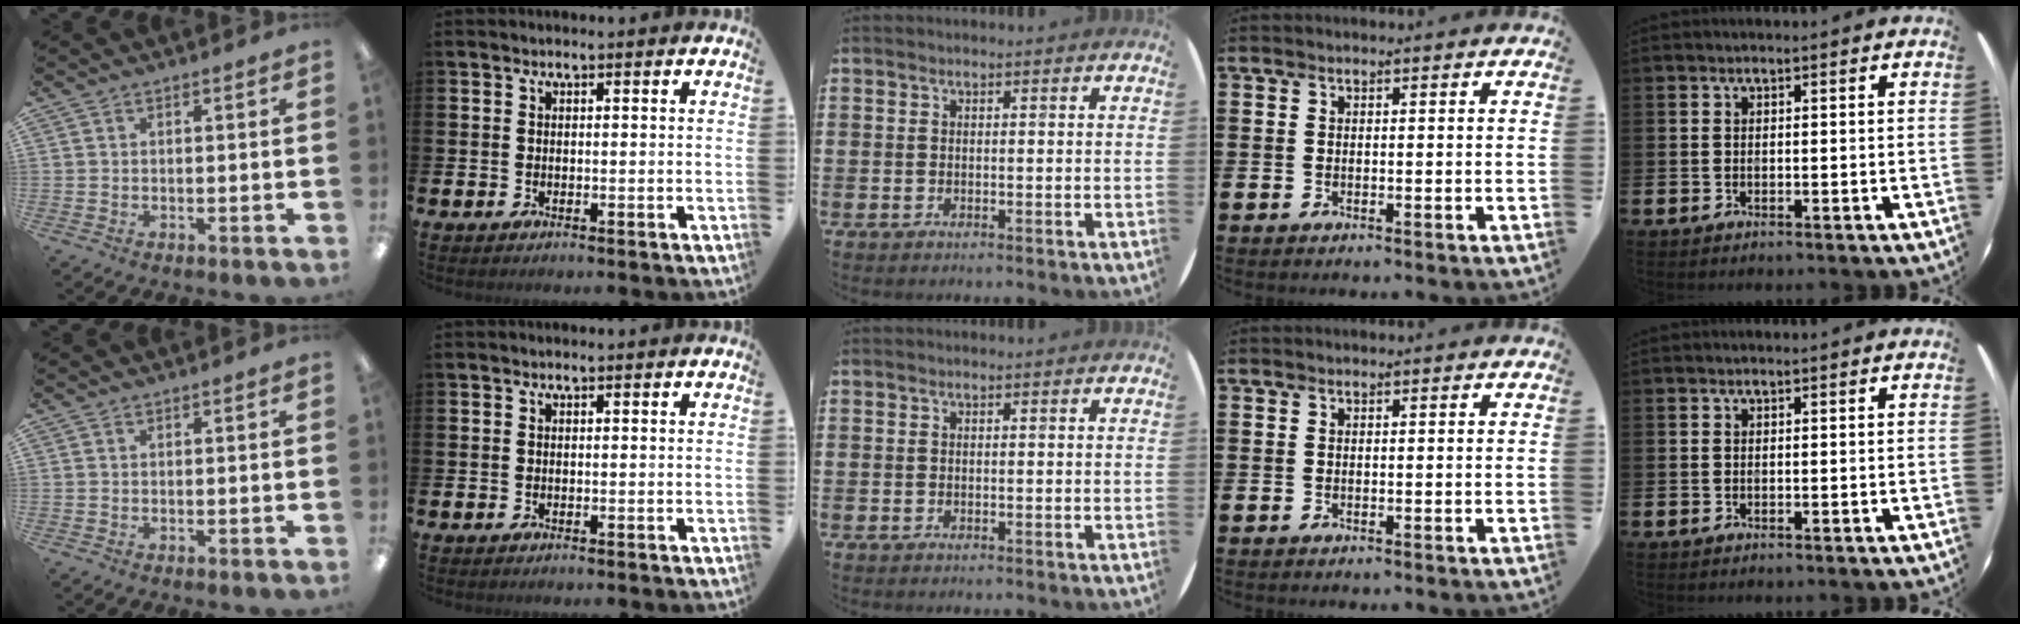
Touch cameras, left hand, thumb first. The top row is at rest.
{}